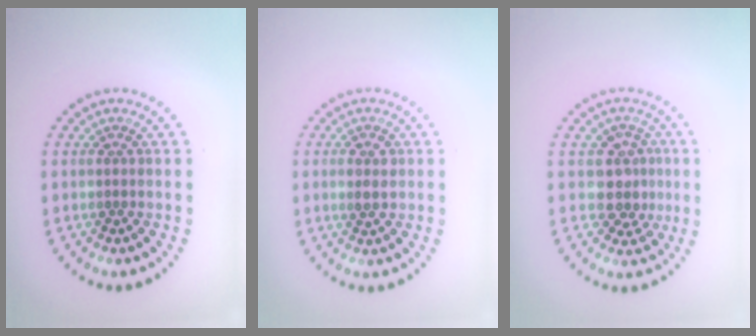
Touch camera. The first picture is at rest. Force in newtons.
{"total": 1.8, "press": 1.8, "slide": 0.1}
{"total": 3.2, "press": 2.9, "slide": 1.4}